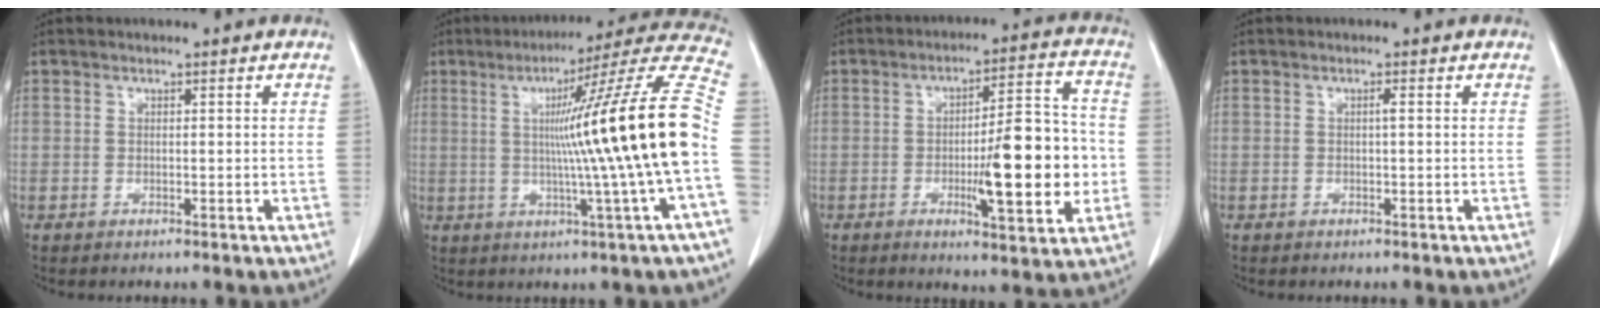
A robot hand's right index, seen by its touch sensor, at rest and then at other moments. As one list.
[{"total": 21.7, "force": [-0.1, -3.0, 21.5], "torque": [-0.264, 0.009, -0.018]}, {"total": 14.0, "force": [-2.5, 2.8, 13.5], "torque": [-0.197, 0.011, -0.033]}, {"total": 0.6, "force": [0.0, 0.0, 0.6], "torque": [-0.009, 0.001, 0.001]}]